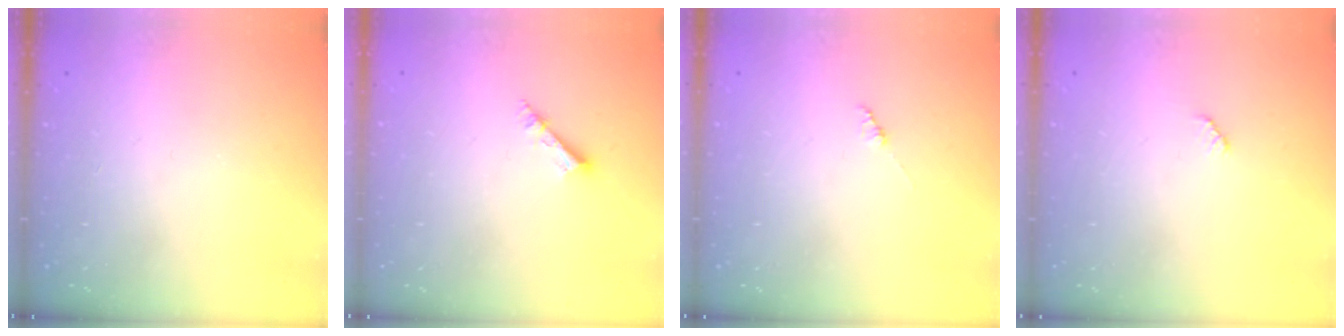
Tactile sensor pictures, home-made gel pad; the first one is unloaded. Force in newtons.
{"total": 2.6, "press": 2.5, "slide": 0.2}
{"total": 1.4, "press": 1.4, "slide": 0.2}
{"total": 2.5, "press": 2.5, "slide": 0.4}